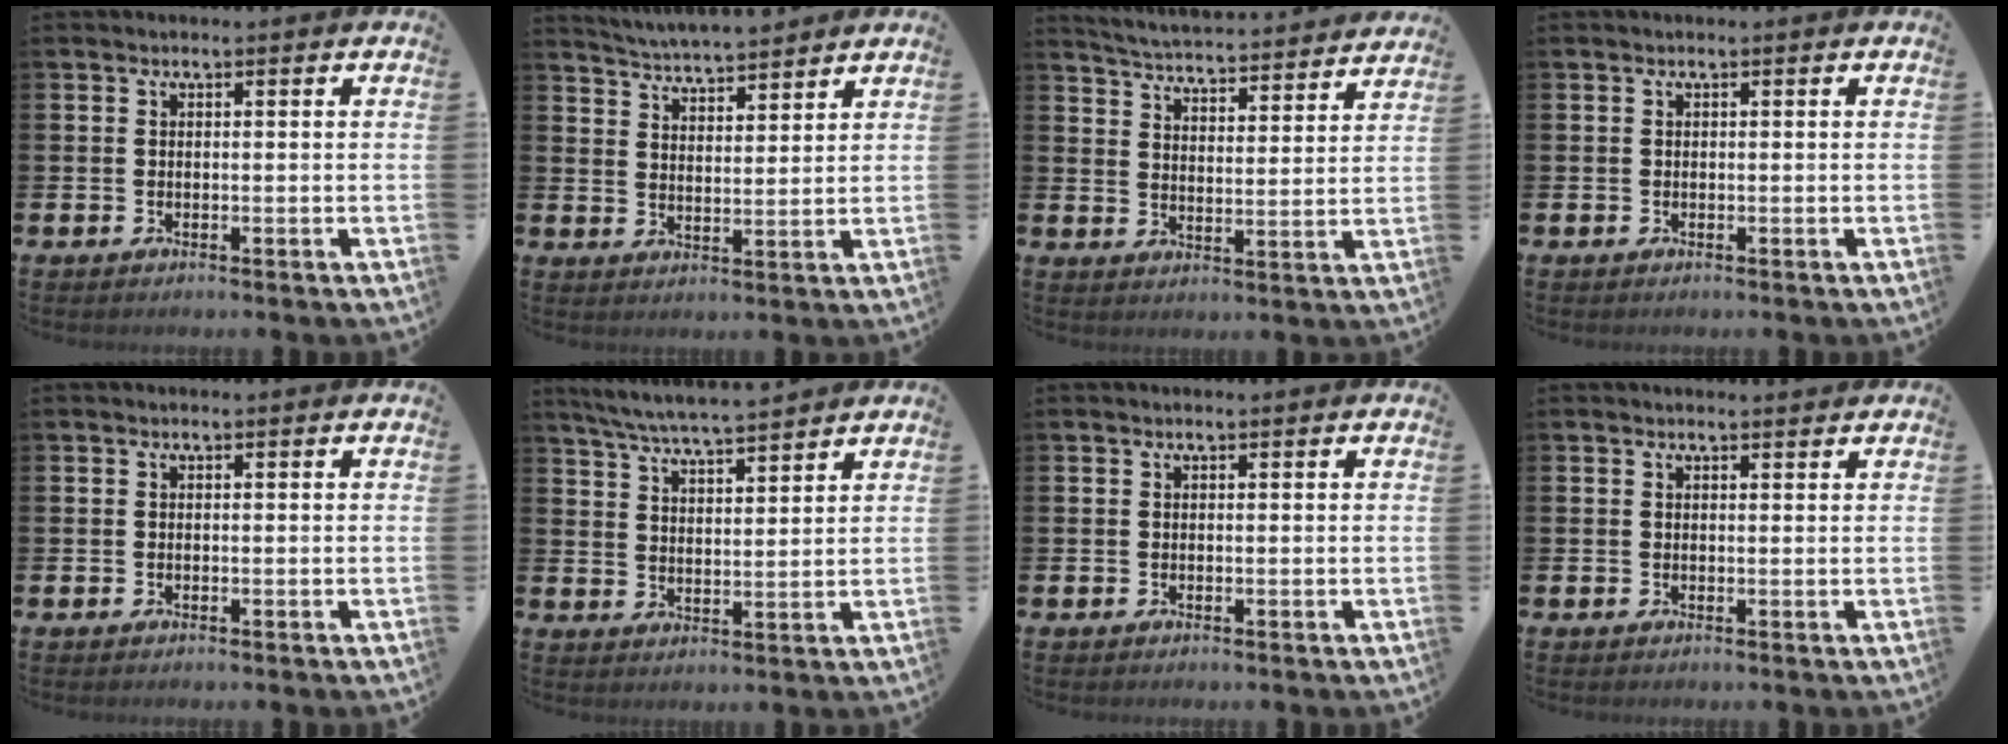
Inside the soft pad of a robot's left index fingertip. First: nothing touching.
{"total": 5.0, "force": [5.0, 0.2, 0.3], "torque": [-0.027, -0.027, 0.090]}
{"total": 5.1, "force": [5.1, 0.1, 0.4], "torque": [-0.036, -0.043, 0.088]}
{"total": 0.0}
{"total": 0.0}
{"total": 6.2, "force": [6.0, 0.0, 1.6], "torque": [-0.054, -0.031, 0.107]}
{"total": 0.0}
{"total": 0.8, "force": [0.8, 0.1, 0.1], "torque": [0.005, -0.002, 0.014]}